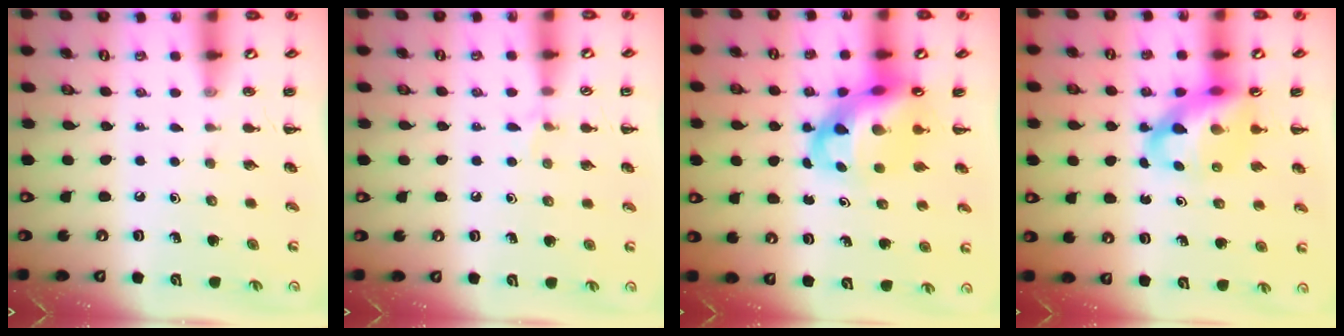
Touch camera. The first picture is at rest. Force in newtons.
{"total": 4.2, "press": 3.9, "slide": 1.6}
{"total": 8.2, "press": 7.8, "slide": 2.4}
{"total": 11.3, "press": 10.9, "slide": 3.3}